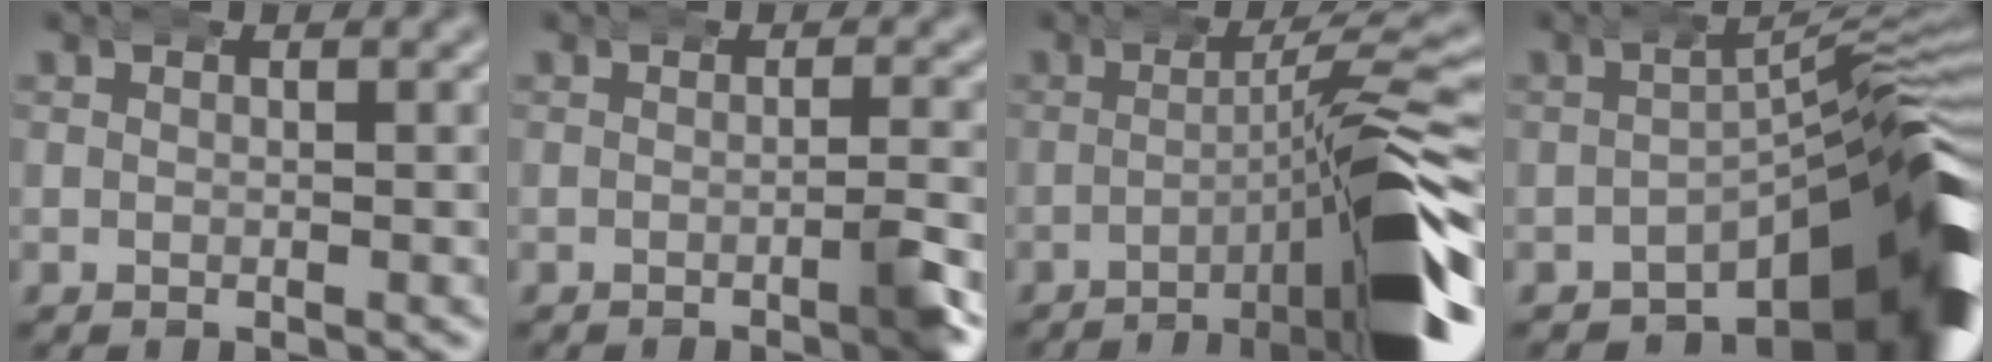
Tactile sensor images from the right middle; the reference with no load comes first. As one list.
[{"total": 2.7, "force": [-1.0, 0.5, 2.5], "torque": [-0.029, 0.005, -0.024]}, {"total": 11.2, "force": [-4.2, 1.3, 10.4], "torque": [-0.138, 0.012, -0.060]}, {"total": 14.8, "force": [-5.9, 5.9, 12.2], "torque": [-0.122, -0.005, -0.081]}]